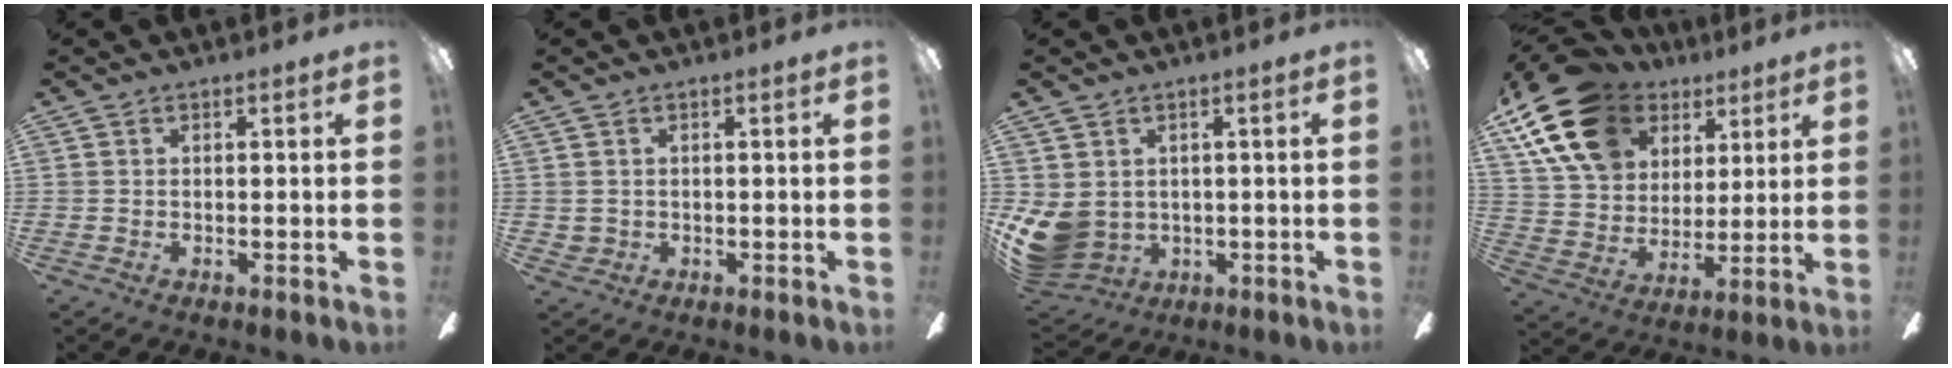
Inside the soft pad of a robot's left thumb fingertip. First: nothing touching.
{"total": 1.8, "force": [1.0, 1.5, 0.5], "torque": [-0.011, 0.002, 0.018]}
{"total": 7.8, "force": [0.3, 6.9, 3.8], "torque": [-0.103, -0.007, 0.009]}
{"total": 20.4, "force": [10.6, 14.0, 10.3], "torque": [-0.201, -0.036, 0.201]}